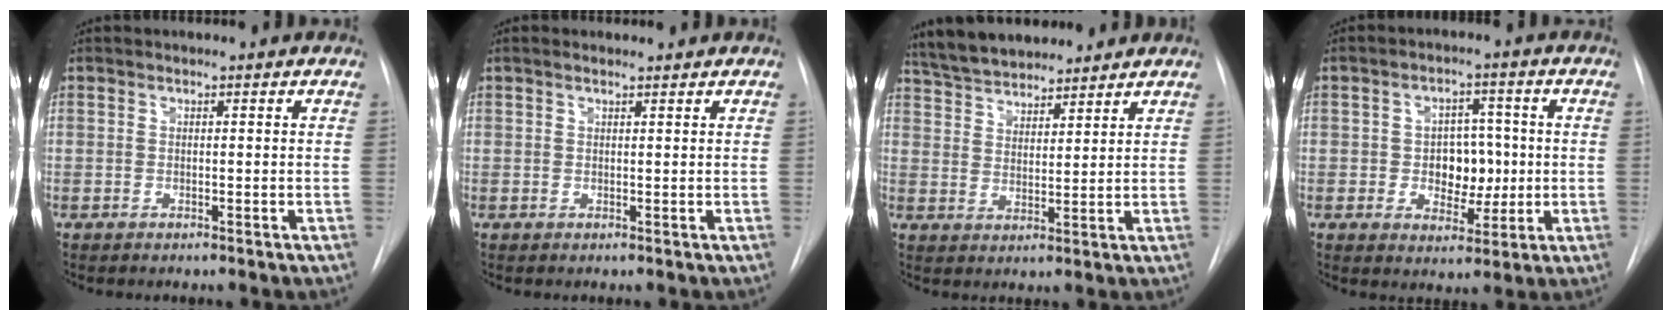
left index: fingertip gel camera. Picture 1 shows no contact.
{"total": 1.4, "force": [1.3, 0.3, 0.5], "torque": [-0.014, 0.014, 0.022]}
{"total": 11.2, "force": [10.3, 2.9, 3.5], "torque": [-0.058, 0.024, 0.176]}
{"total": 6.7, "force": [-0.3, 4.7, 4.7], "torque": [-0.066, 0.013, 0.003]}